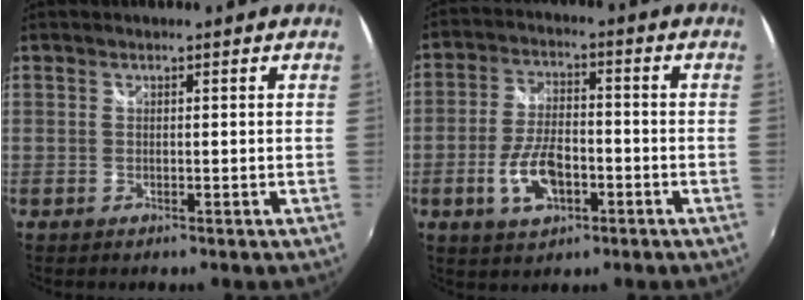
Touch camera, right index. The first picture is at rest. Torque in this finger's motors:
{"motor_torque": [0.47, -0.40, 0.22, 0.06]}